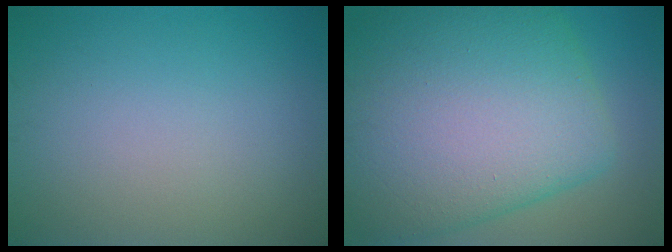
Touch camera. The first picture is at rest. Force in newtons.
{"total": 14.5, "press": 14.5, "slide": 0.4}